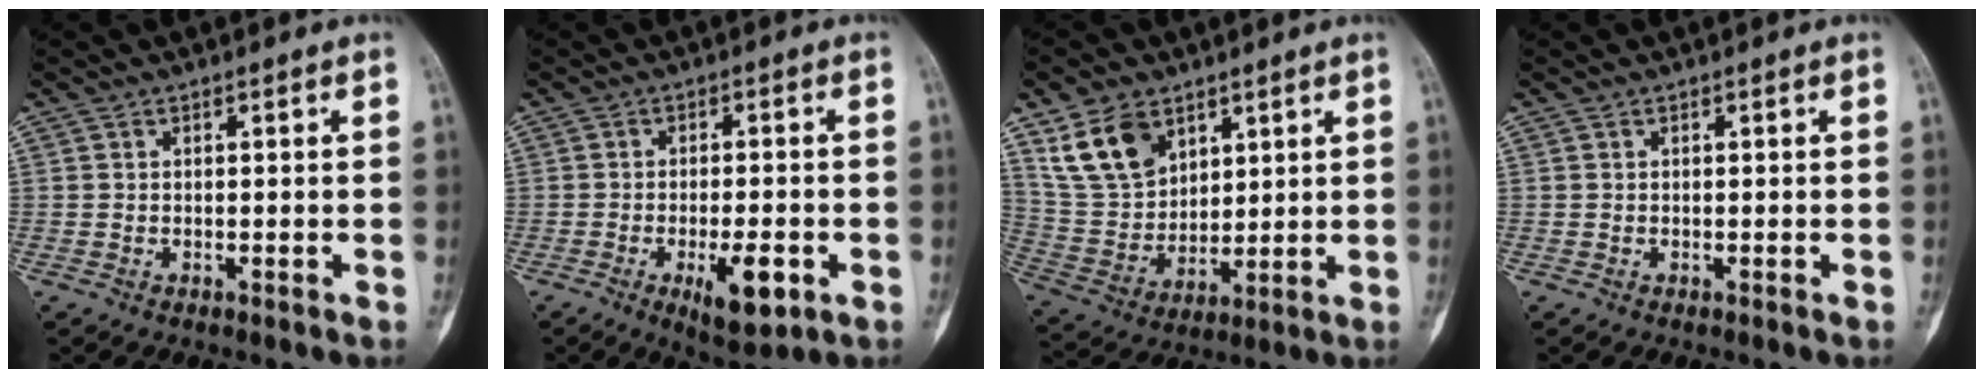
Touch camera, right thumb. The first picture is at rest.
{"total": 8.5, "force": [-3.1, 3.1, 7.3], "torque": [-0.108, 0.001, -0.039]}
{"total": 12.8, "force": [7.2, 8.5, 6.3], "torque": [-0.101, -0.028, 0.155]}
{"total": 0.0}